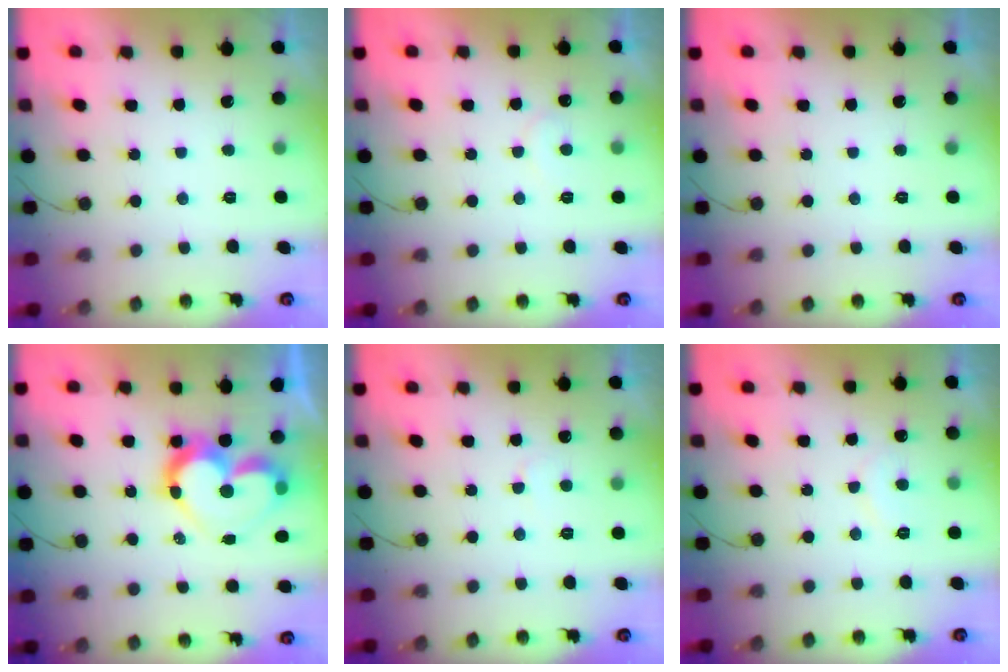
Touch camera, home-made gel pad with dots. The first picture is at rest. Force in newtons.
{"total": 5.4, "press": 5.4, "slide": 0.3}
{"total": 0.0}
{"total": 13.6, "press": 13.6, "slide": 1.3}
{"total": 2.2, "press": 2.2, "slide": 0.2}
{"total": 6.7, "press": 6.7, "slide": 0.5}